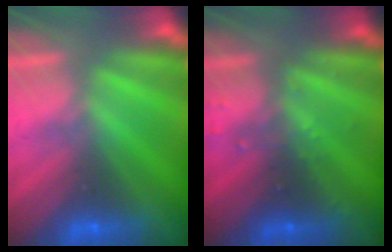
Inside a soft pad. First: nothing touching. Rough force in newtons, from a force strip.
{"total": 2.9}